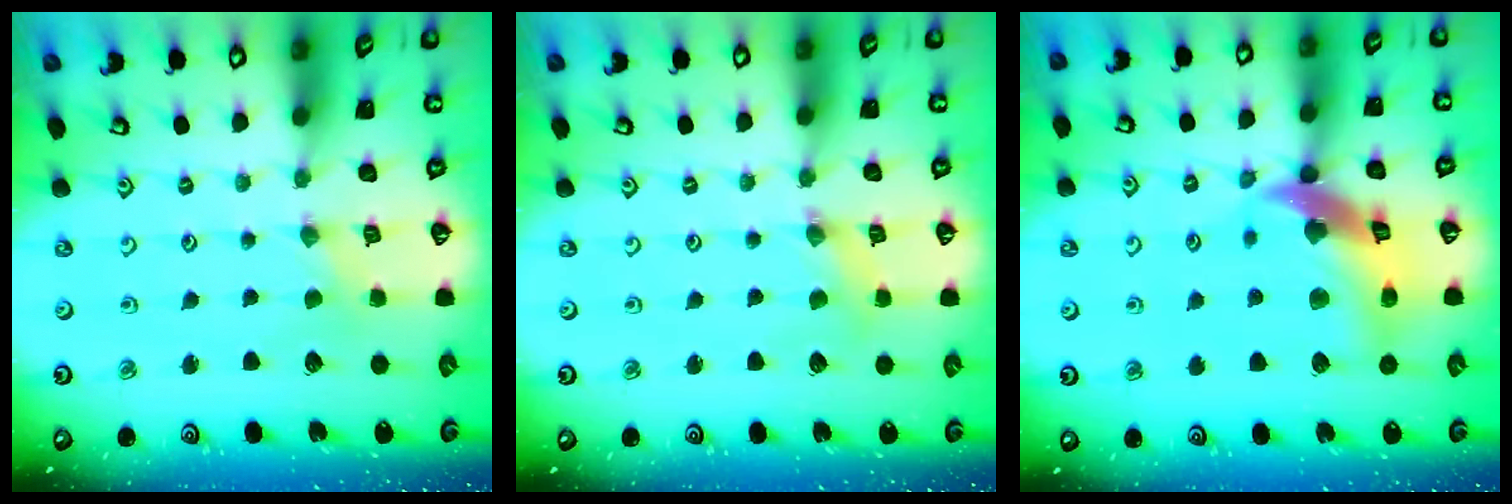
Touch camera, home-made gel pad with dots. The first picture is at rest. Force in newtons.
{"total": 1.7, "press": 1.6, "slide": 0.3}
{"total": 16.2, "press": 16.1, "slide": 2.2}